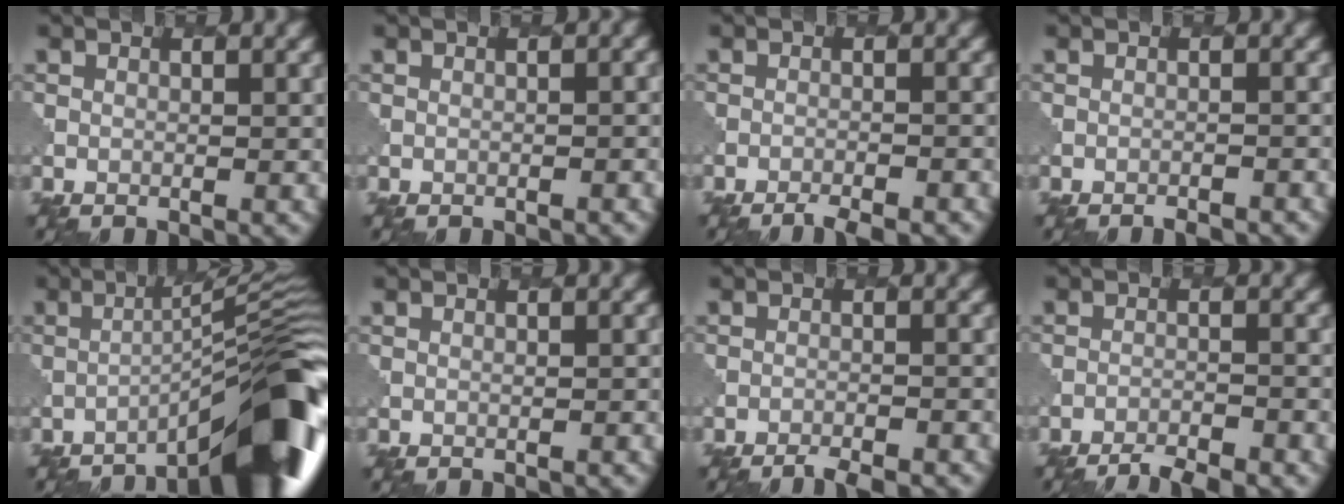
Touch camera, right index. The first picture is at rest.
{"total": 1.2, "force": [-0.9, 0.3, 0.7], "torque": [-0.004, 0.001, -0.012]}
{"total": 3.3, "force": [-3.0, 0.6, 1.4], "torque": [-0.017, -0.004, -0.044]}
{"total": 1.9, "force": [-1.8, 0.4, 0.6], "torque": [0.003, 0.008, -0.025]}
{"total": 11.7, "force": [-7.2, 1.8, 9.1], "torque": [-0.114, 0.023, -0.112]}
{"total": 0.6, "force": [-0.5, 0.1, 0.2], "torque": [0.000, 0.001, -0.005]}
{"total": 3.7, "force": [-3.3, 0.7, 1.4], "torque": [-0.016, -0.004, -0.047]}
{"total": 4.7, "force": [-4.2, 0.9, 1.8], "torque": [-0.031, -0.012, -0.062]}